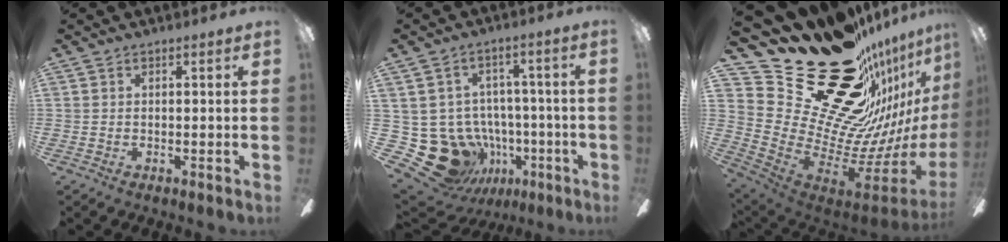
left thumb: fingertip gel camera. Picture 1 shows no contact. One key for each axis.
{"total": 17.2, "fx": -6.9, "fy": 13.5, "fz": 8.0, "tx": -0.177, "ty": 0.031, "tz": -0.084}
{"total": 34.5, "fx": 21.8, "fy": 17.4, "fz": 20.4, "tx": -0.274, "ty": -0.220, "tz": 0.461}